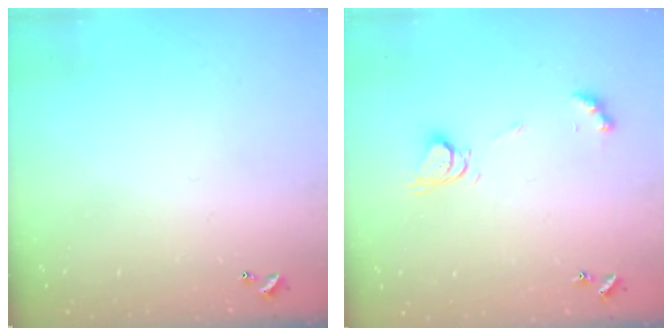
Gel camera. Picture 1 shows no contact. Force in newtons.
{"total": 6.3, "press": 6.3, "slide": 0.3}